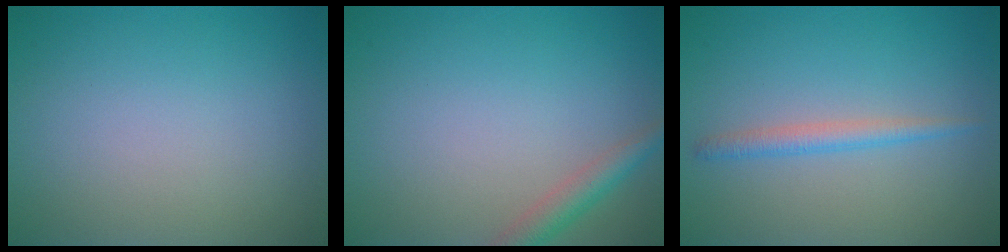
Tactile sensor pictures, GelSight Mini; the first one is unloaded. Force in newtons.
{"total": 2.3, "press": 2.3, "slide": 0.1}
{"total": 1.7, "press": 1.7, "slide": 0.1}